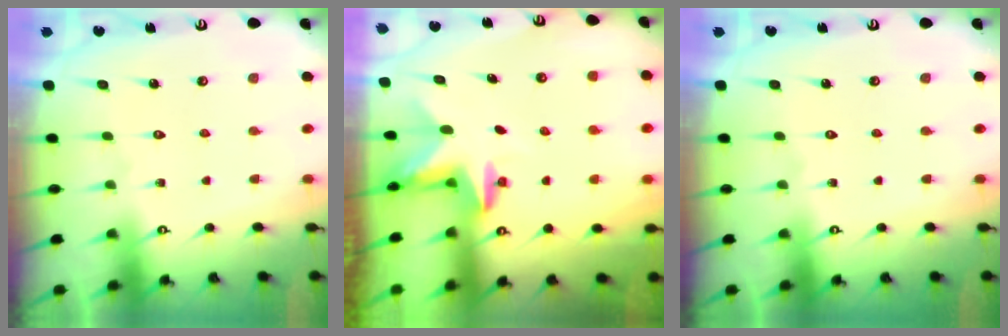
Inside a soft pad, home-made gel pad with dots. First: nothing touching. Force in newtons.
{"total": 2.4, "press": 2.3, "slide": 0.4}
{"total": 0.0}